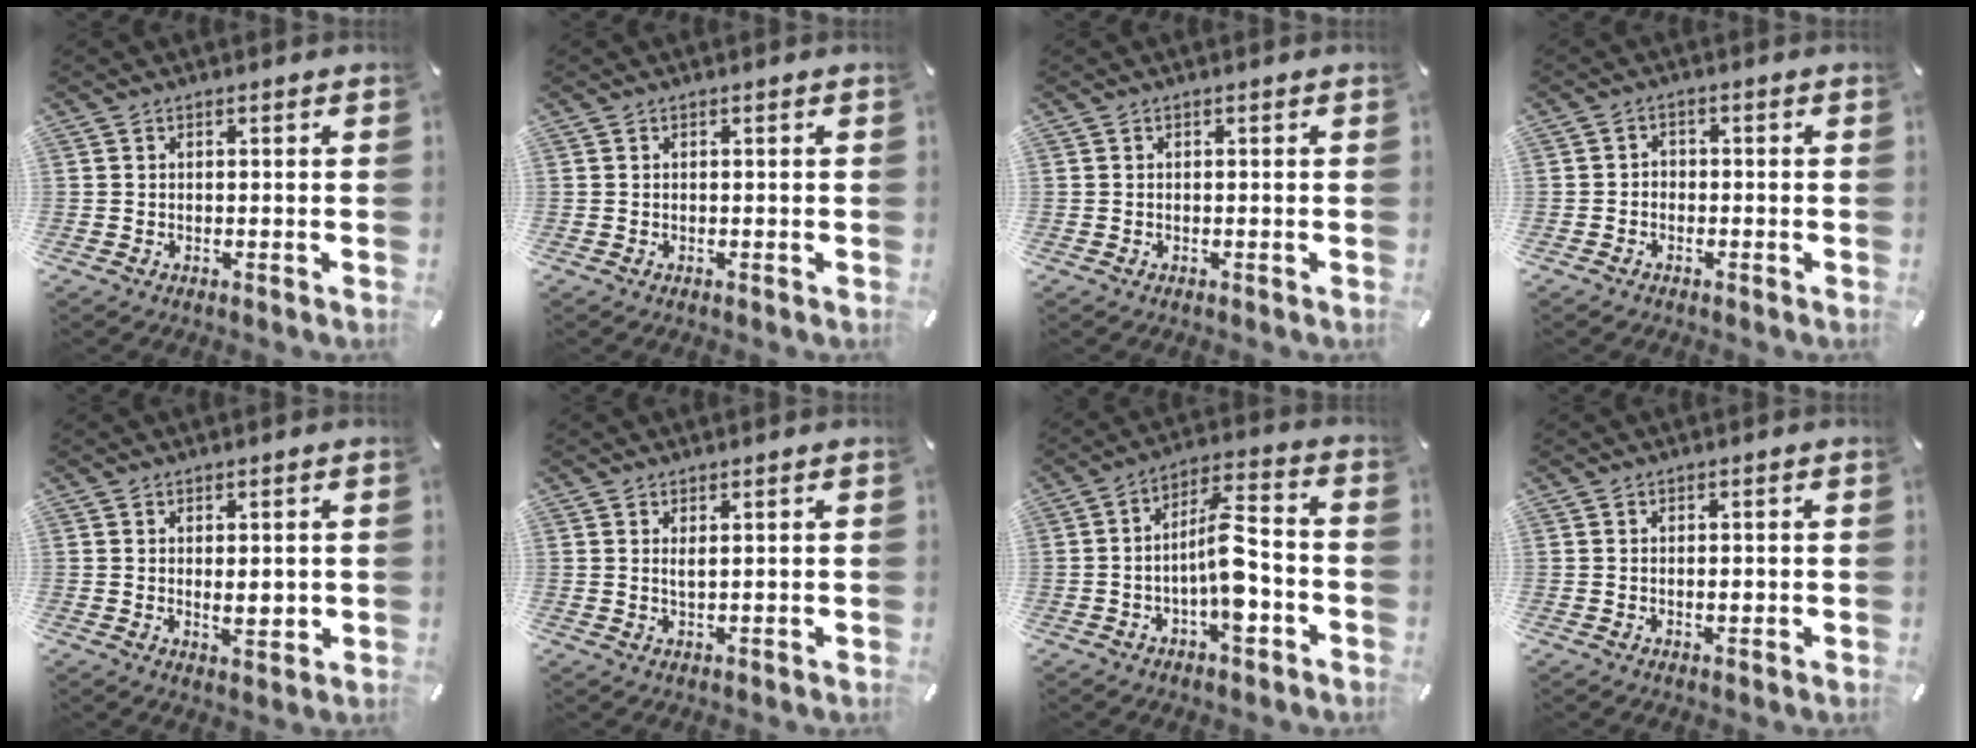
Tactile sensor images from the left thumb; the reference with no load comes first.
{"total": 0.0}
{"total": 0.0}
{"total": 2.2, "force": [-1.3, 1.7, 0.6], "torque": [-0.010, 0.012, -0.029]}
{"total": 3.9, "force": [0.7, 1.9, 3.3], "torque": [-0.049, -0.004, 0.010]}
{"total": 1.7, "force": [0.9, 0.3, 1.4], "torque": [-0.028, 0.000, 0.016]}
{"total": 12.3, "force": [-3.3, 5.0, 10.8], "torque": [-0.173, 0.014, -0.057]}
{"total": 1.2, "force": [0.0, 0.6, 1.1], "torque": [-0.012, -0.002, -0.004]}